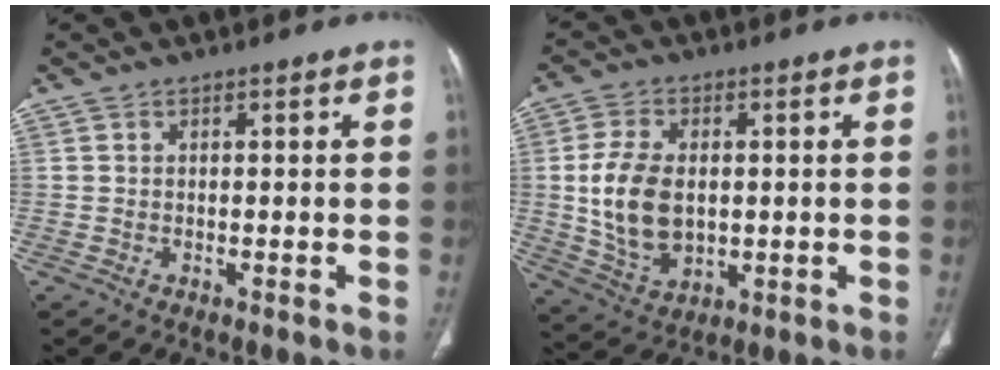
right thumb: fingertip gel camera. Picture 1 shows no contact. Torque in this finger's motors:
{"motor_torque": [-0.43, 0.91, 0.72, 0.91, 0.32]}